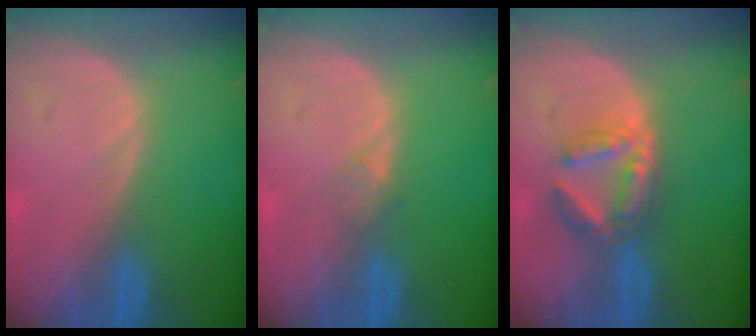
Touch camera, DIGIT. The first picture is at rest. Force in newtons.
{"total": 1.1, "press": 1.0, "slide": 0.1}
{"total": 6.1, "press": 5.7, "slide": 2.3}